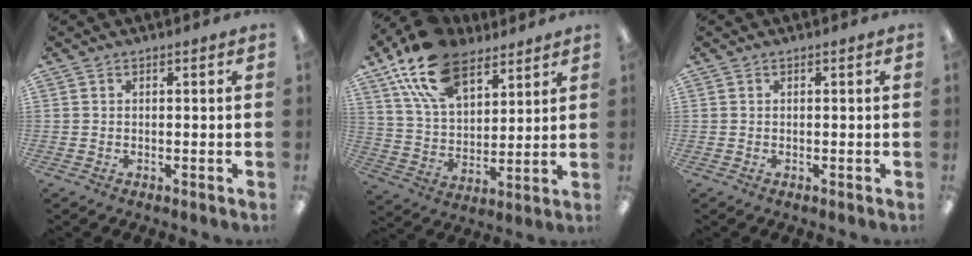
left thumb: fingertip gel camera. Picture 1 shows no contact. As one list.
[{"total": 17.9, "force": [11.9, 9.4, 9.5], "torque": [-0.191, -0.043, 0.221]}, {"total": 0.0}]